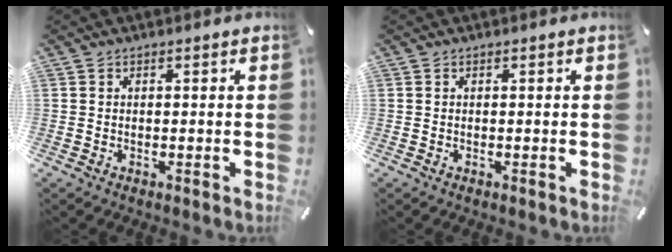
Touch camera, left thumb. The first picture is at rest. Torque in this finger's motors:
{"motor_torque": [-0.03, 0.03, -0.03, -0.03, 0.00]}